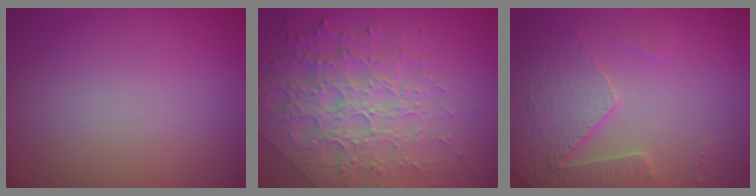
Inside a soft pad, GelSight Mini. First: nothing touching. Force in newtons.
{"total": 7.5, "press": 5.4, "slide": 5.1}
{"total": 3.6, "press": 3.5, "slide": 1.1}